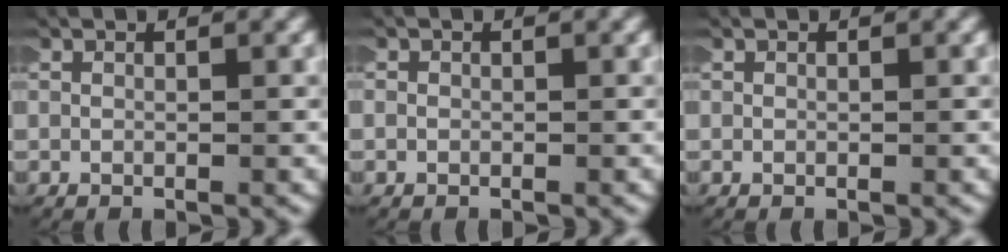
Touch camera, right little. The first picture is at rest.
{"total": 0.9, "force": [-0.3, 0.8, -0.1], "torque": [-0.003, 0.000, -0.008]}
{"total": 0.0}